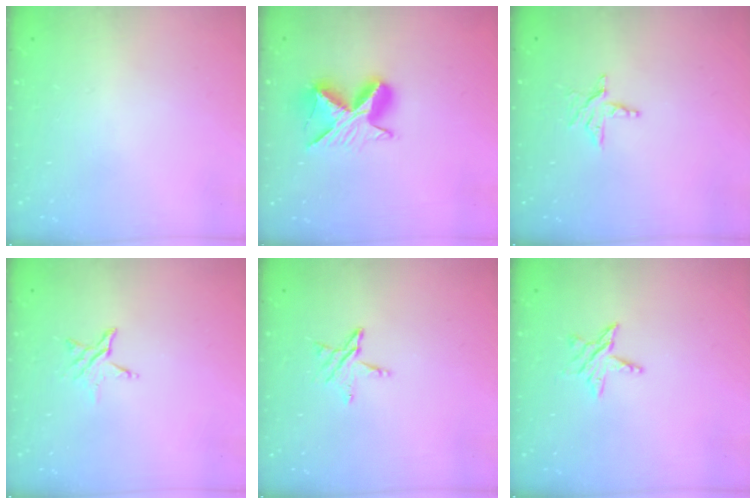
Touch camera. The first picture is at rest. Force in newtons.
{"total": 9.5, "press": 9.5, "slide": 0.2}
{"total": 4.6, "press": 4.6, "slide": 0.4}
{"total": 3.9, "press": 3.8, "slide": 0.4}
{"total": 5.3, "press": 5.2, "slide": 0.5}
{"total": 5.8, "press": 5.8, "slide": 0.4}